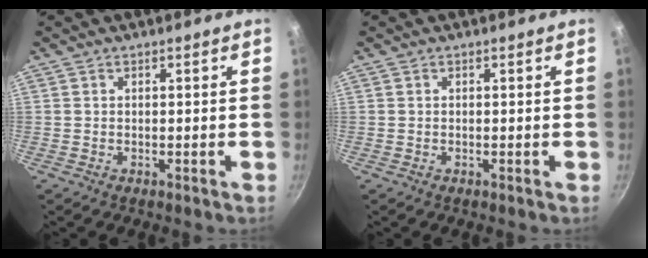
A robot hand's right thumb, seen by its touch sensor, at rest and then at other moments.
{"total": 0.0}